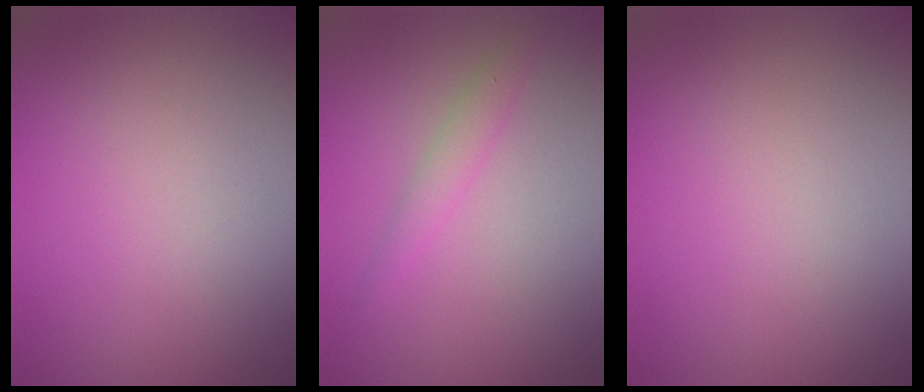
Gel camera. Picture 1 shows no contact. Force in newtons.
{"total": 1.5, "press": 1.4, "slide": 0.1}
{"total": 0.0}